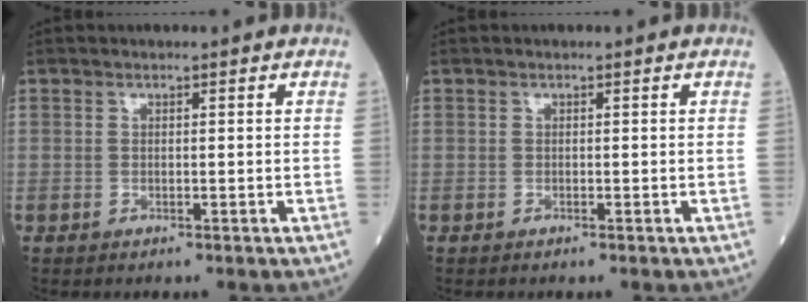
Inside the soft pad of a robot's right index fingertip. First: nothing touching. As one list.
[{"total": 0.0}]